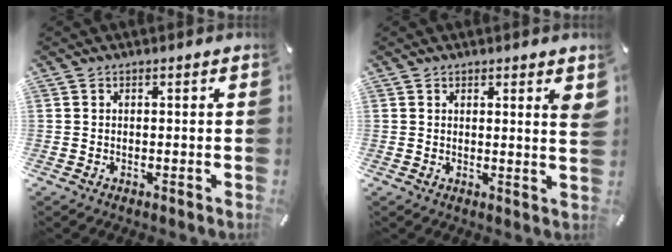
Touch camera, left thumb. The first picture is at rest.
{"total": 2.5, "force": [1.8, 0.1, 1.8], "torque": [-0.023, -0.010, 0.027]}